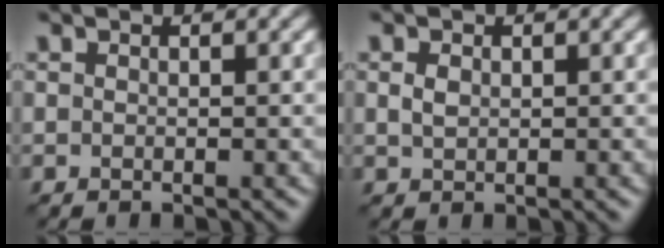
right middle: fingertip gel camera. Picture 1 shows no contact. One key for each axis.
{"total": 1.2, "fx": 0.3, "fy": 0.9, "fz": 0.7, "tx": -0.017, "ty": 0.000, "tz": 0.007}